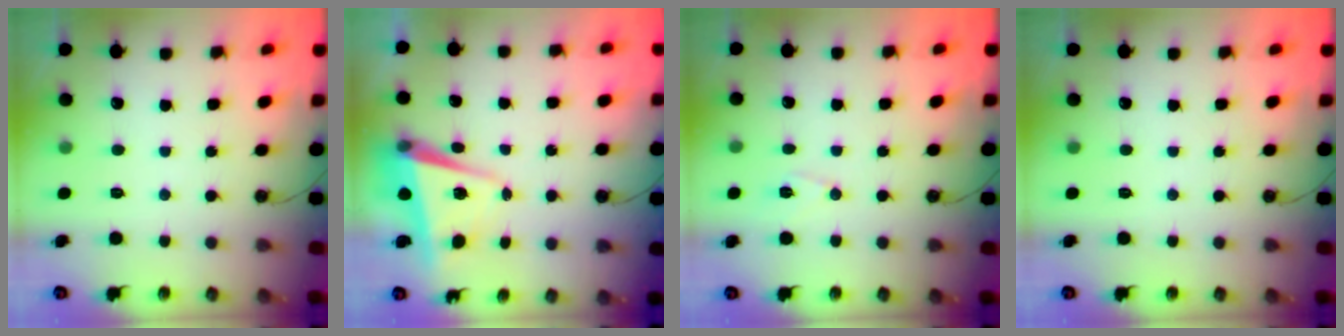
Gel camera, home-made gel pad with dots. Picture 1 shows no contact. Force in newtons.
{"total": 5.4, "press": 5.3, "slide": 1.0}
{"total": 6.6, "press": 5.5, "slide": 3.6}
{"total": 0.0}